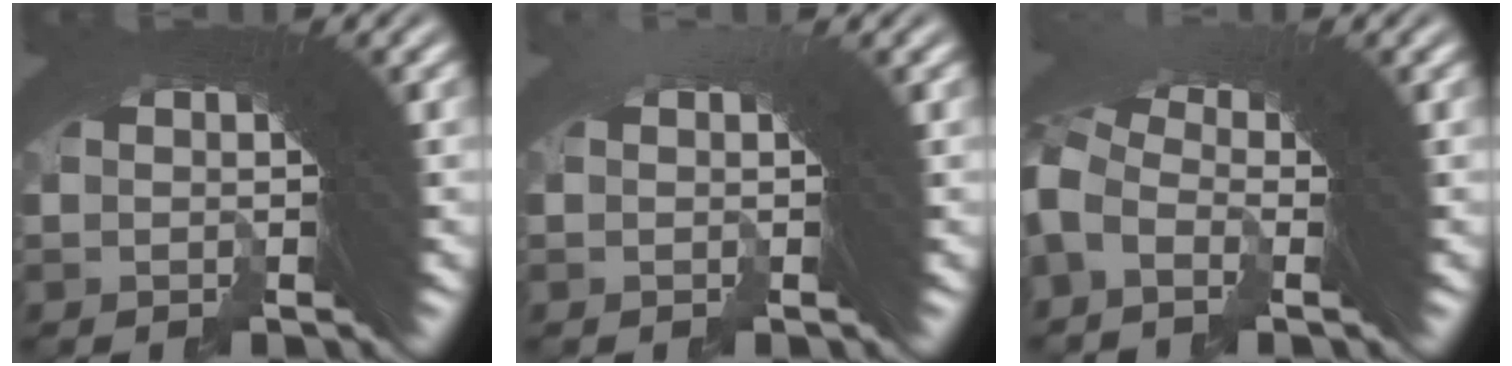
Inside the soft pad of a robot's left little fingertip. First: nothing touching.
{"total": 0.0}
{"total": 2.5, "force": [-0.5, 1.8, 1.7], "torque": [-0.026, 0.017, -0.020]}